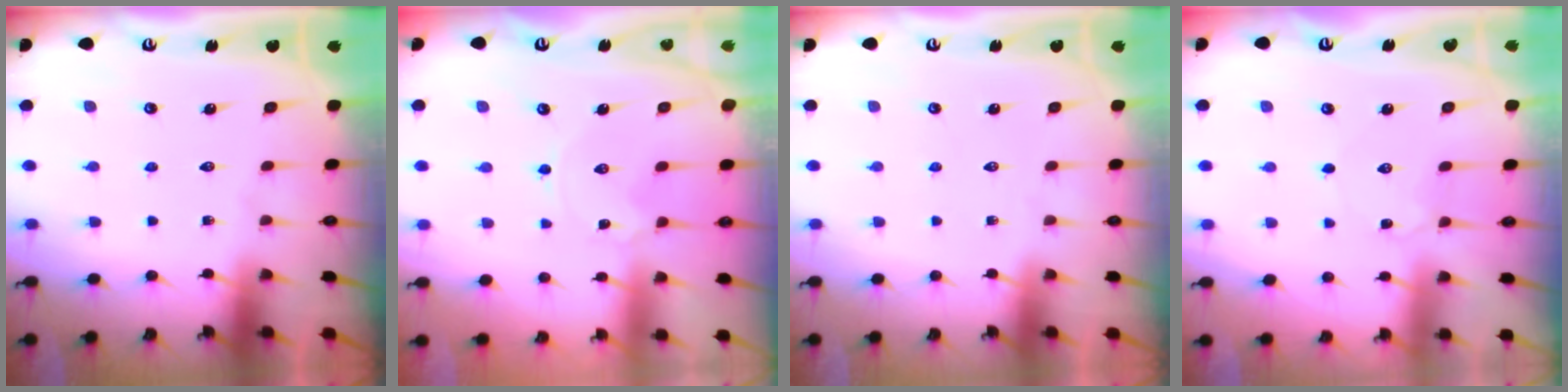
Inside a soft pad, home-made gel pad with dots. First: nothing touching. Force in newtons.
{"total": 1.4, "press": 1.4, "slide": 0.2}
{"total": 0.0}
{"total": 3.1, "press": 3.1, "slide": 0.4}